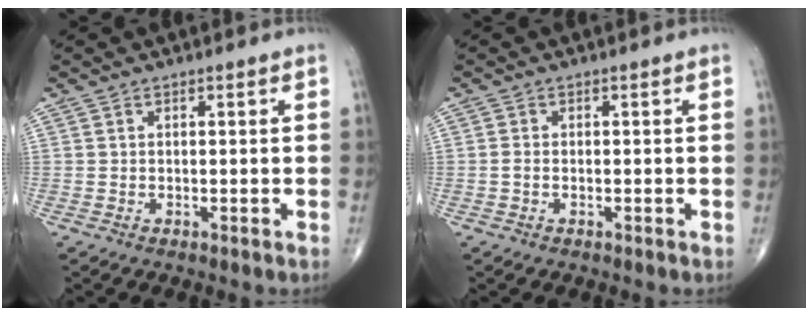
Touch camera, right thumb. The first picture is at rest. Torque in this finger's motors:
{"motor_torque": [-0.13, 0.19, 0.16, 0.25, 0.04]}